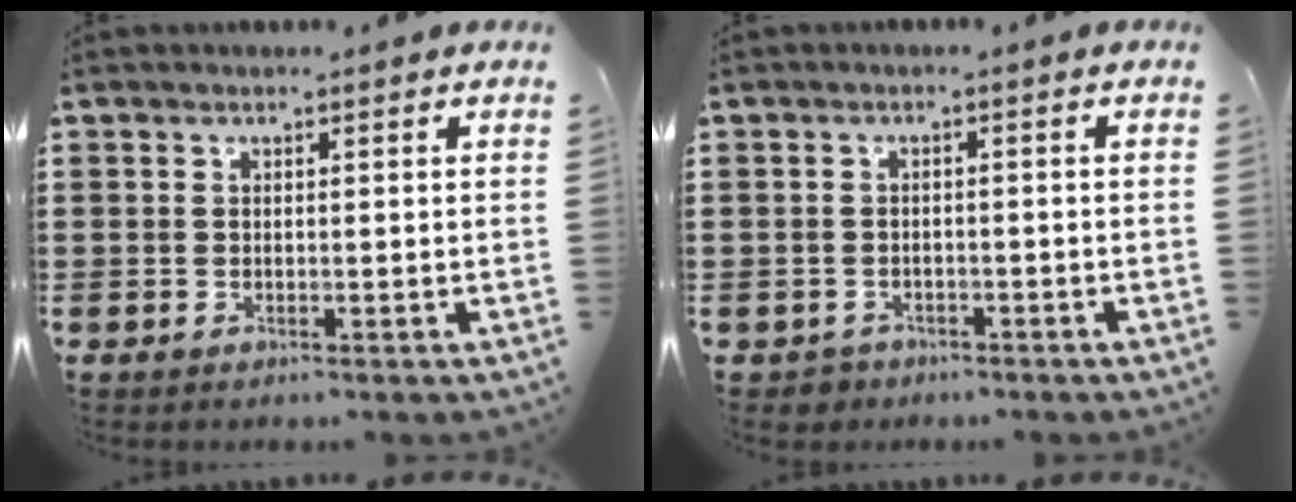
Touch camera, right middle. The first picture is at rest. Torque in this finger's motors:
{"motor_torque": [0.16, -0.19, 0.00, -0.01]}